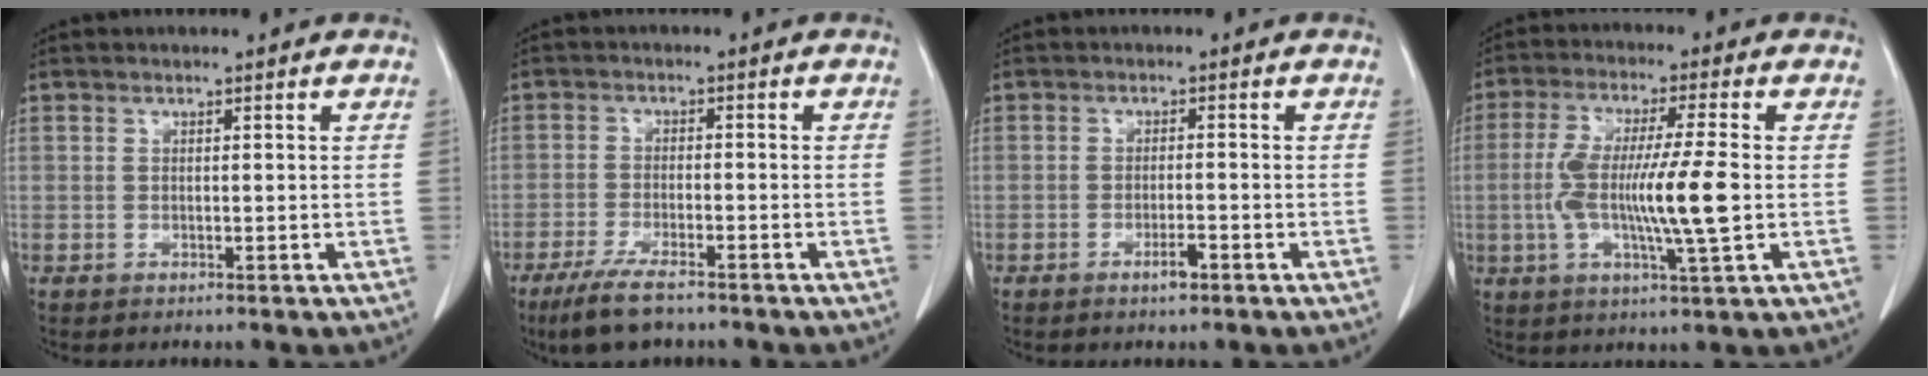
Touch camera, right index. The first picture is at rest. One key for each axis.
{"total": 7.4, "fx": -5.6, "fy": 1.3, "fz": 4.7, "tx": -0.087, "ty": -0.017, "tz": -0.095}
{"total": 2.3, "fx": -1.4, "fy": 0.4, "fz": 1.8, "tx": -0.029, "ty": 0.000, "tz": -0.022}
{"total": 11.9, "fx": -1.1, "fy": 0.6, "fz": 11.9, "tx": -0.232, "ty": -0.003, "tz": -0.024}